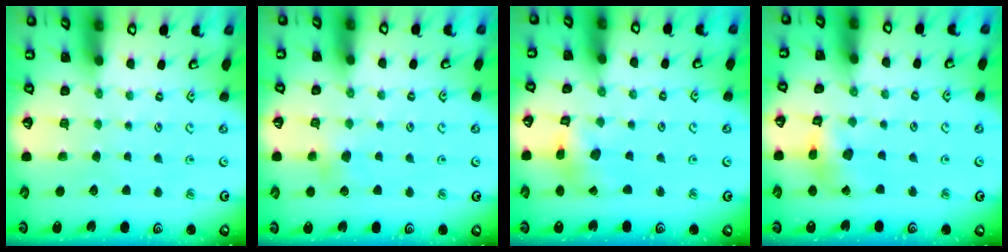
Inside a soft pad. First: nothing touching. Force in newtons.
{"total": 4.1, "press": 4.0, "slide": 1.0}
{"total": 6.8, "press": 6.8, "slide": 0.7}
{"total": 7.8, "press": 7.7, "slide": 0.9}